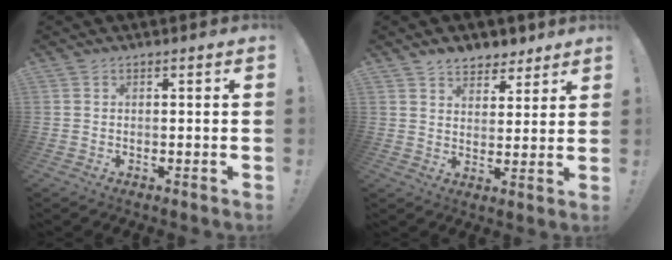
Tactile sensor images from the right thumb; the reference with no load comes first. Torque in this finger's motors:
{"motor_torque": [-0.18, 0.25, 0.41, 0.30, 0.00]}